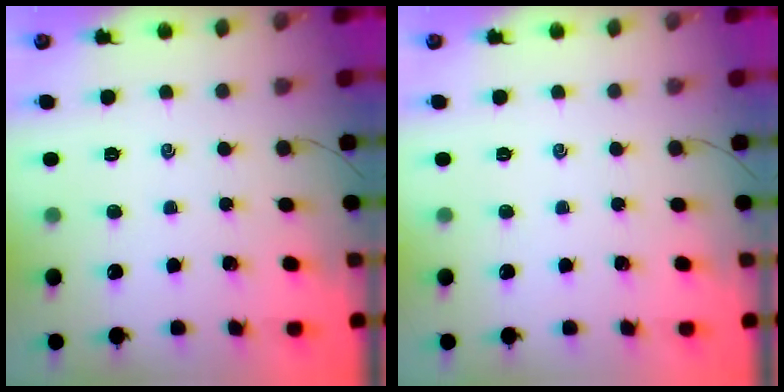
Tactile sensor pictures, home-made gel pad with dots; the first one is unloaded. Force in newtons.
{"total": 0.0}